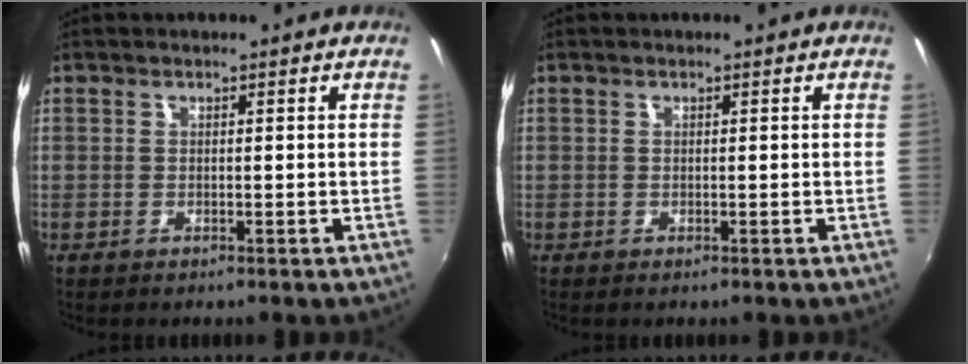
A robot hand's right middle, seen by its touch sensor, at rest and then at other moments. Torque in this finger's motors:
{"motor_torque": [0.34, -0.34, 0.00, 0.00]}